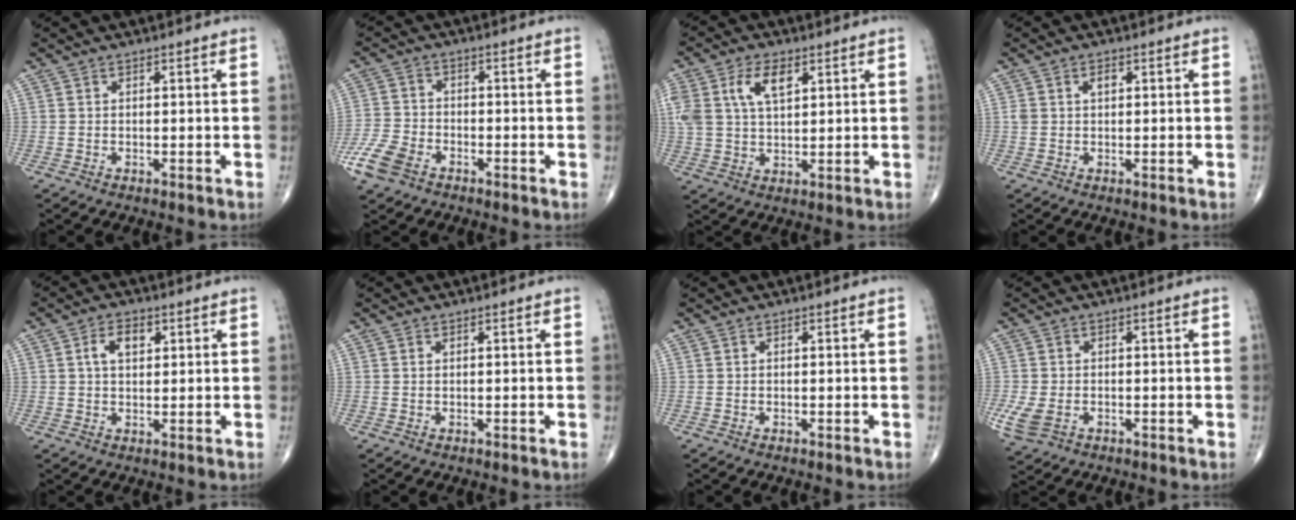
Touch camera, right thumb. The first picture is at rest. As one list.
[{"total": 7.4, "force": [-4.3, 4.5, 4.0], "torque": [-0.091, 0.012, -0.088]}, {"total": 10.1, "force": [3.9, 5.6, 7.5], "torque": [-0.157, 0.001, 0.078]}, {"total": 2.4, "force": [0.8, 1.6, 1.7], "torque": [-0.027, 0.006, 0.015]}, {"total": 4.8, "force": [1.6, 2.9, 3.5], "torque": [-0.054, 0.003, 0.025]}, {"total": 0.0}, {"total": 0.0}, {"total": 5.1, "force": [-1.5, 3.5, 3.5], "torque": [-0.086, -0.002, -0.023]}]